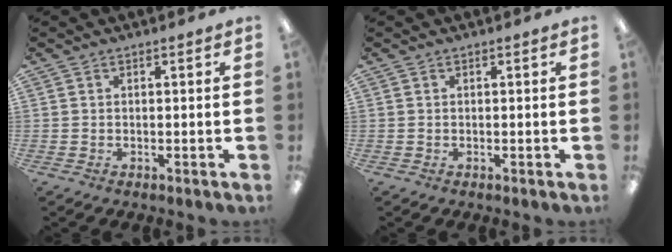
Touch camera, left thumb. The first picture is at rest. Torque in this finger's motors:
{"motor_torque": [0.00, 0.00, -0.01, -0.05, 0.00]}